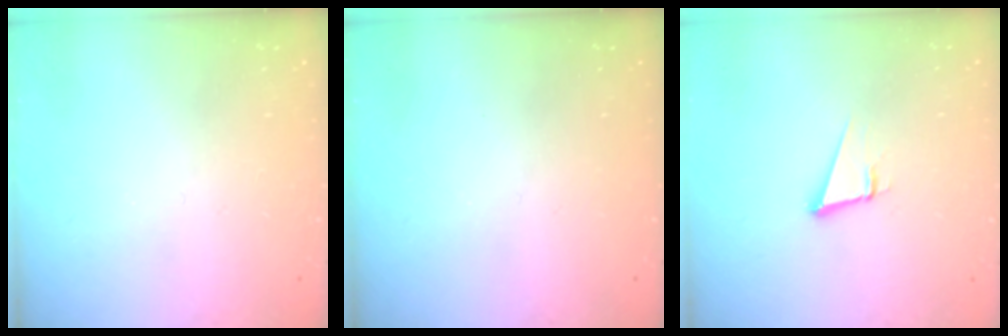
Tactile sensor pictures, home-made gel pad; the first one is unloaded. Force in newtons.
{"total": 0.0}
{"total": 4.8, "press": 3.6, "slide": 3.1}